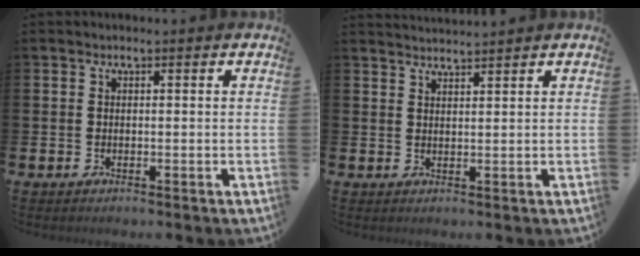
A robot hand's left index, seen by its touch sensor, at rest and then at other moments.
{"total": 2.1, "force": [2.1, -0.2, -0.1], "torque": [0.007, -0.014, 0.037]}